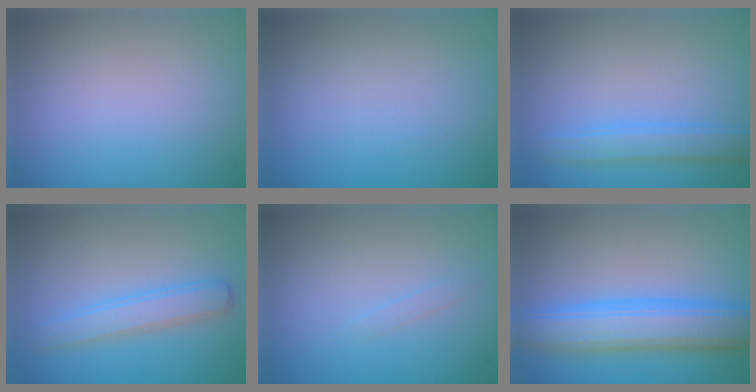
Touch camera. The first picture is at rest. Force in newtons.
{"total": 0.0}
{"total": 2.7, "press": 2.7, "slide": 0.1}
{"total": 2.9, "press": 2.9, "slide": 0.1}
{"total": 0.6, "press": 0.6, "slide": 0.0}
{"total": 7.1, "press": 7.1, "slide": 0.1}